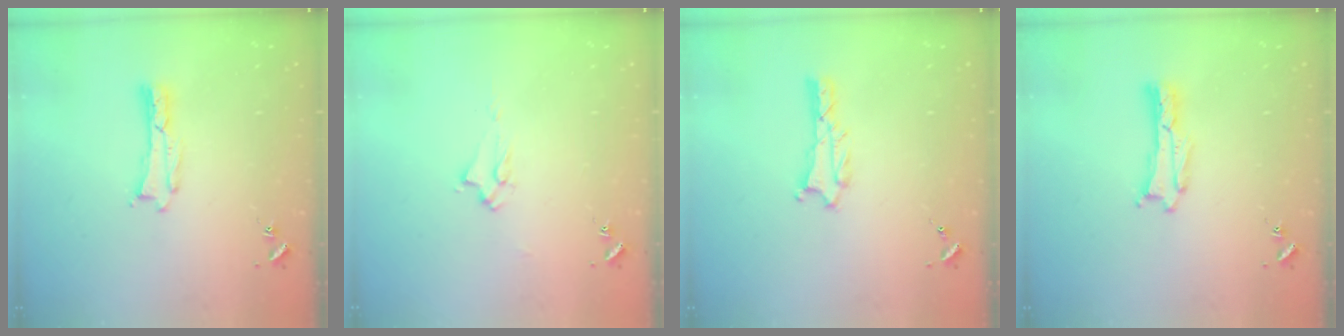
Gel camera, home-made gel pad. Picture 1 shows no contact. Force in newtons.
{"total": 1.9, "press": 1.9, "slide": 0.3}
{"total": 1.0, "press": 1.0, "slide": 0.1}
{"total": 0.0}